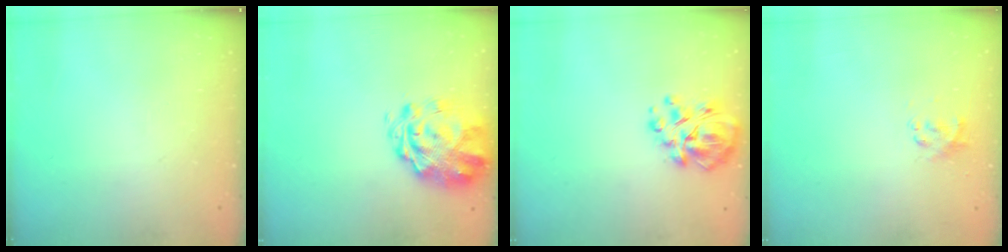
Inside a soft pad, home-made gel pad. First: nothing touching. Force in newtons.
{"total": 3.3, "press": 2.9, "slide": 1.5}
{"total": 11.3, "press": 10.8, "slide": 3.5}
{"total": 2.3, "press": 2.2, "slide": 0.7}